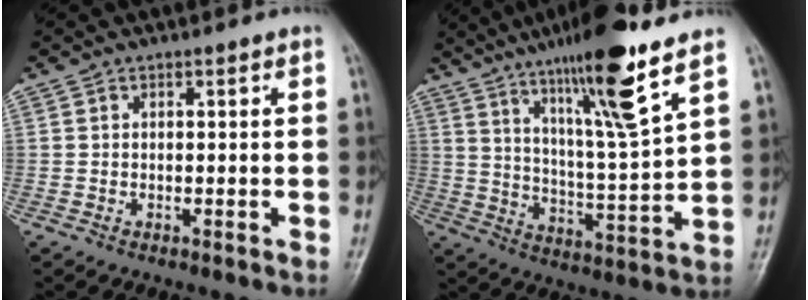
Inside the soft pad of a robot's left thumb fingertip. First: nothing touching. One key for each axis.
{"total": 17.3, "fx": 10.9, "fy": 1.1, "fz": 13.4, "tx": -0.220, "ty": -0.055, "tz": 0.186}